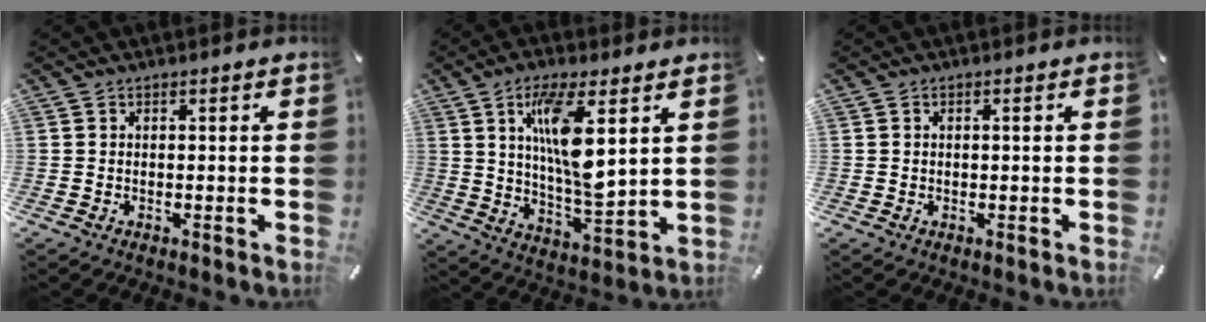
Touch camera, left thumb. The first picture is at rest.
{"total": 13.8, "force": [5.1, 4.1, 12.2], "torque": [-0.234, -0.022, 0.082]}
{"total": 0.6, "force": [0.1, 0.3, 0.6], "torque": [-0.011, 0.002, 0.000]}